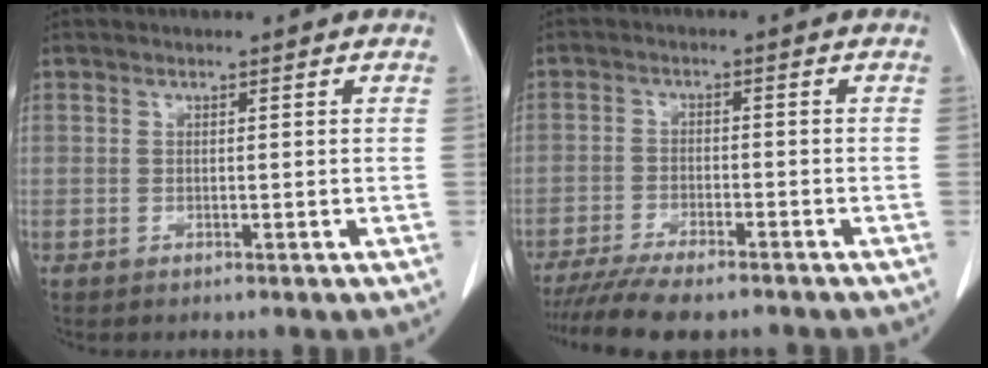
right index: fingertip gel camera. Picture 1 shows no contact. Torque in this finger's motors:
{"motor_torque": [1.09, -1.05, 0.43, 0.13]}